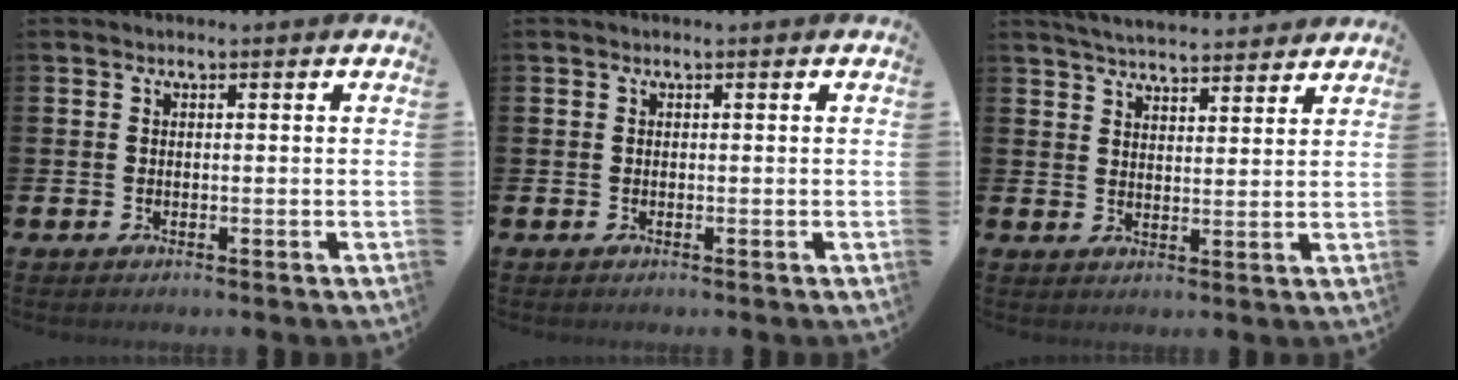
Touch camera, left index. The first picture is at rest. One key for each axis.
{"total": 0.0}
{"total": 4.8, "fx": 4.8, "fy": 0.3, "fz": 0.5, "tx": -0.020, "ty": -0.025, "tz": 0.085}